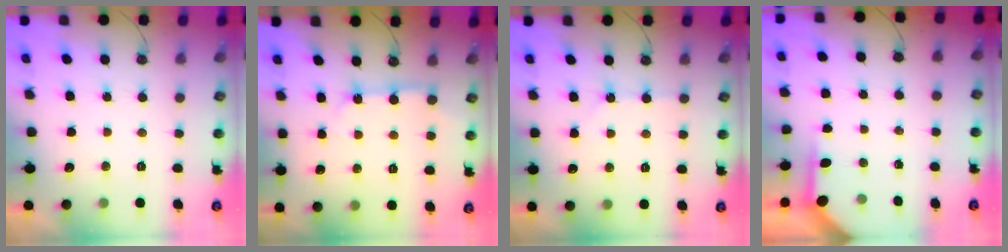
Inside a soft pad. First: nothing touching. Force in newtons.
{"total": 3.4, "press": 3.4, "slide": 0.3}
{"total": 4.4, "press": 4.4, "slide": 0.7}
{"total": 4.0, "press": 3.9, "slide": 0.3}